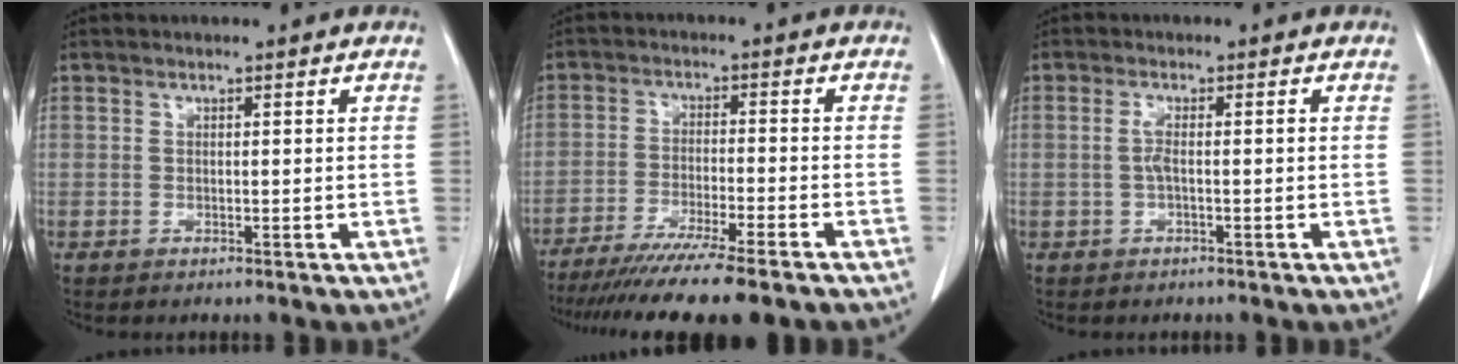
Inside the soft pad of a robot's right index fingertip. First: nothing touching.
{"total": 15.7, "force": [-13.1, 0.0, 8.7], "torque": [-0.129, -0.042, -0.203]}
{"total": 2.2, "force": [-0.3, 0.2, 2.2], "torque": [-0.044, 0.004, -0.006]}